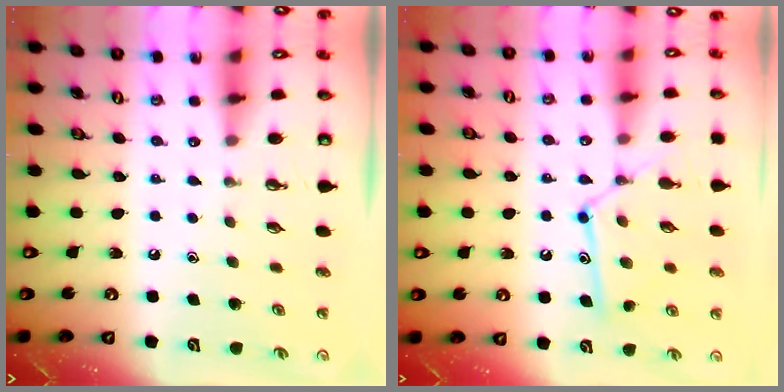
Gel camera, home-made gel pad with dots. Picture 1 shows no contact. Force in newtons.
{"total": 12.8, "press": 12.8, "slide": 0.6}